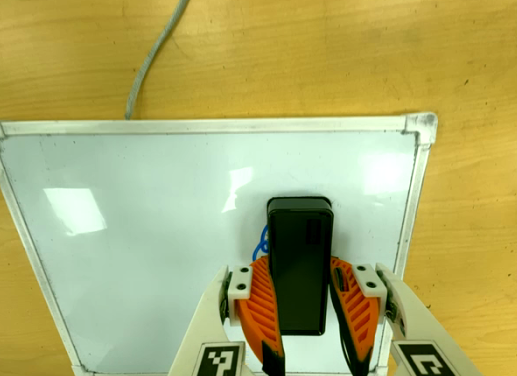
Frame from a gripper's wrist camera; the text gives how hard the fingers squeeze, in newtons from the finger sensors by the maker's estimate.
{"total": 11.3, "left": 10.3, "right": 12.3}